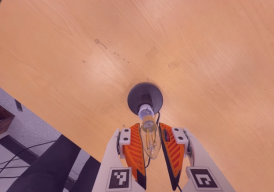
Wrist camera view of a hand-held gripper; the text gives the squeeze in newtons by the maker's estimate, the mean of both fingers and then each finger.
{"total": 11.7, "left": 12.1, "right": 11.3}